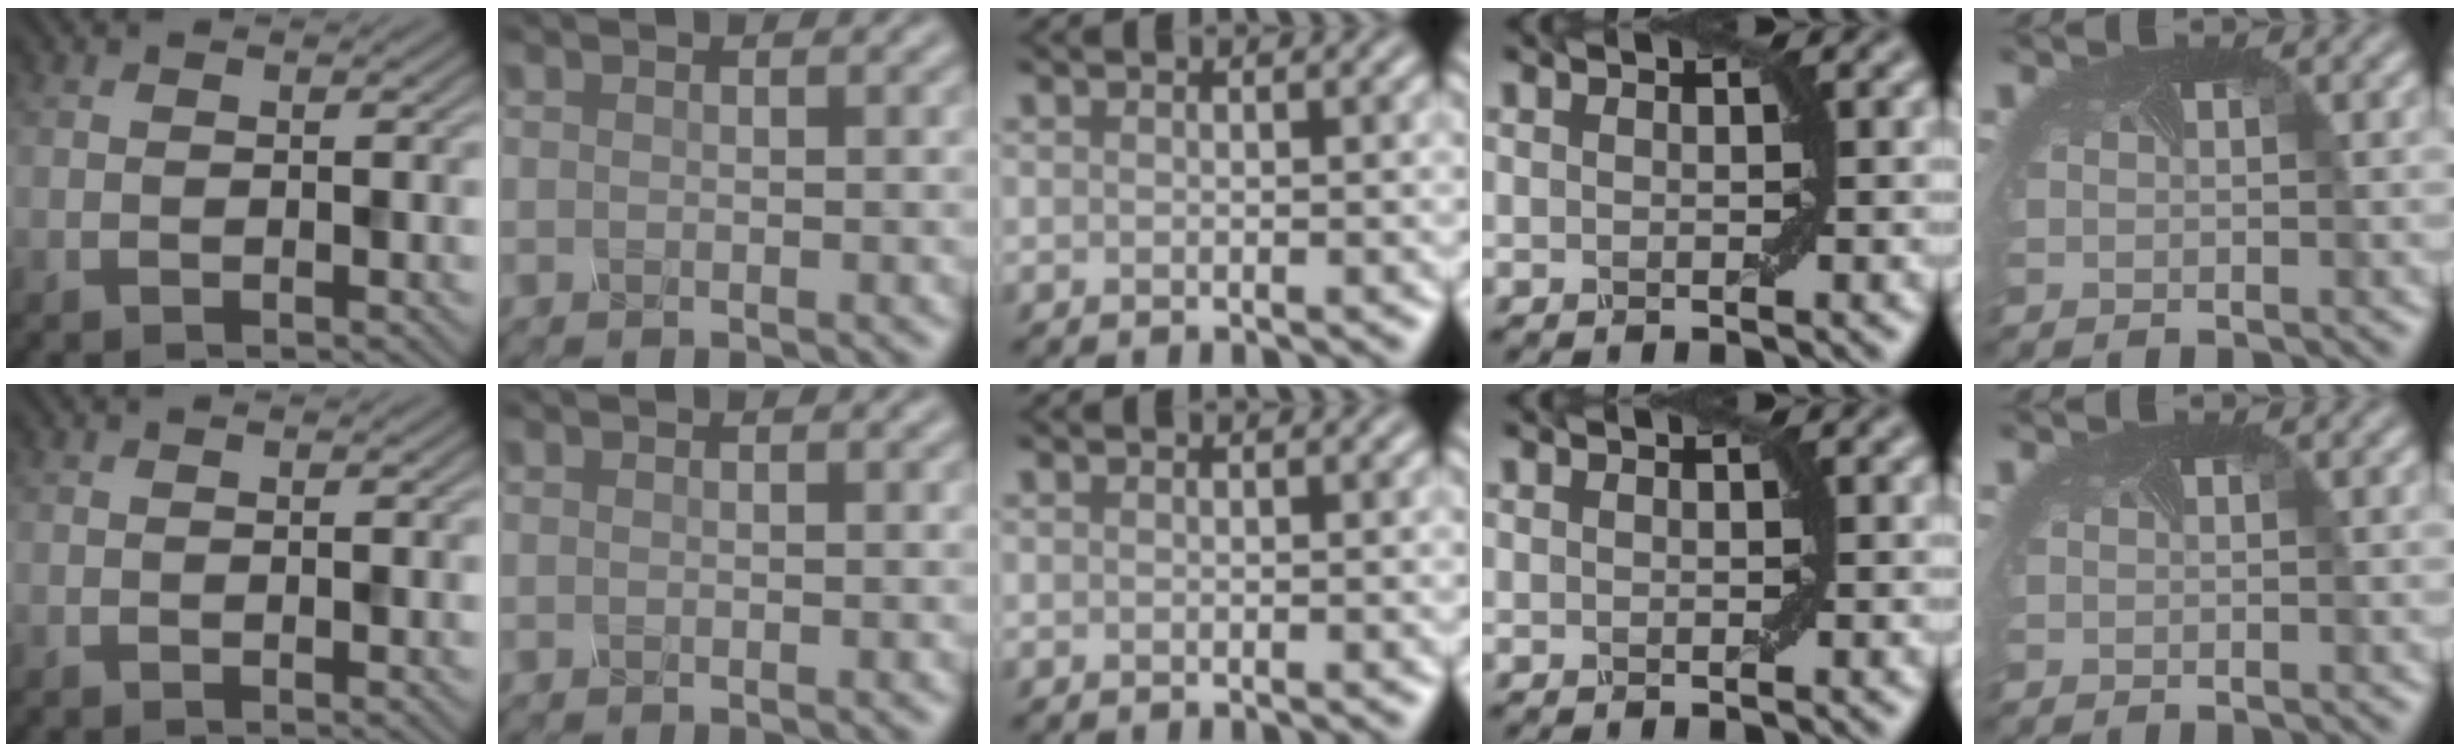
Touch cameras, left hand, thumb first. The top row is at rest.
{}